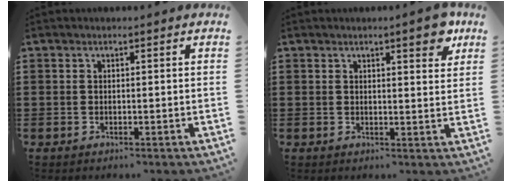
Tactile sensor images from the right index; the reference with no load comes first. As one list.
[{"total": 4.4, "force": [2.8, 1.1, 3.3], "torque": [-0.038, -0.005, 0.041]}]